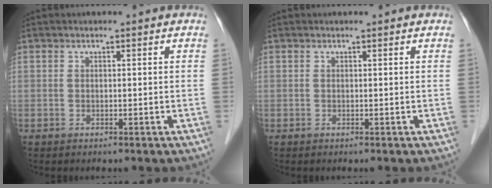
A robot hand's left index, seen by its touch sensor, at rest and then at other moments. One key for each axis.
{"total": 0.0}